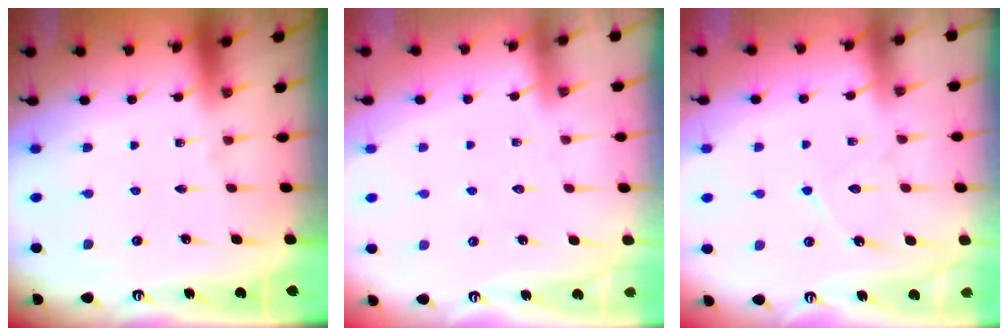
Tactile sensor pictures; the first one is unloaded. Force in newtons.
{"total": 2.5, "press": 2.4, "slide": 0.4}
{"total": 6.6, "press": 6.5, "slide": 0.7}